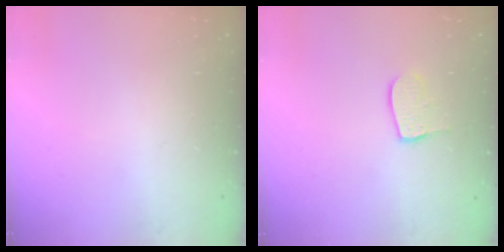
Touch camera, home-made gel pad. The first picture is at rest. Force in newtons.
{"total": 8.2, "press": 8.2, "slide": 0.7}